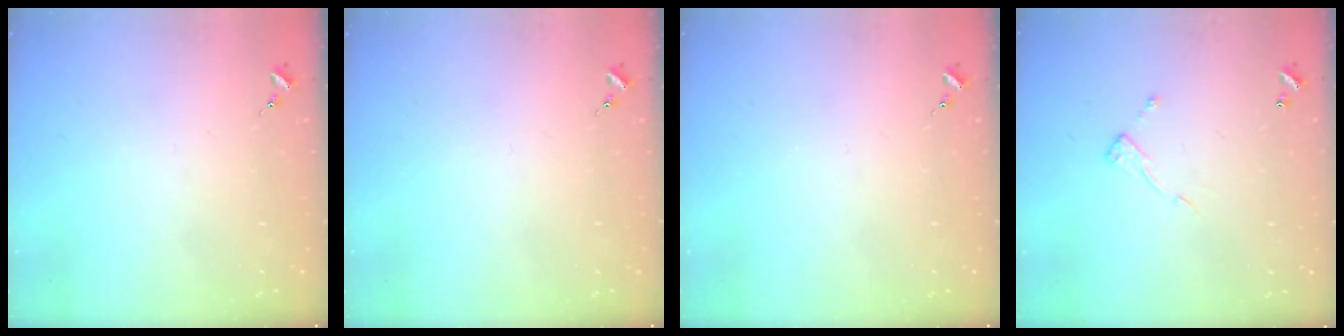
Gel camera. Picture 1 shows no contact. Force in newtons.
{"total": 0.0}
{"total": 0.0}
{"total": 7.0, "press": 7.0, "slide": 0.4}